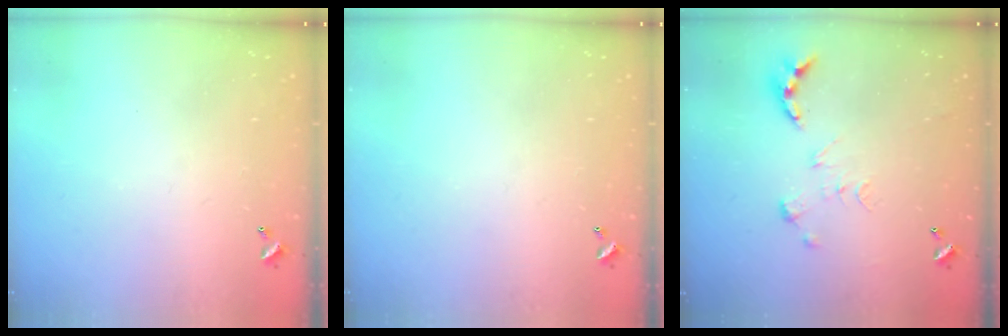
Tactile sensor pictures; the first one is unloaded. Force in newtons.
{"total": 0.0}
{"total": 0.0}